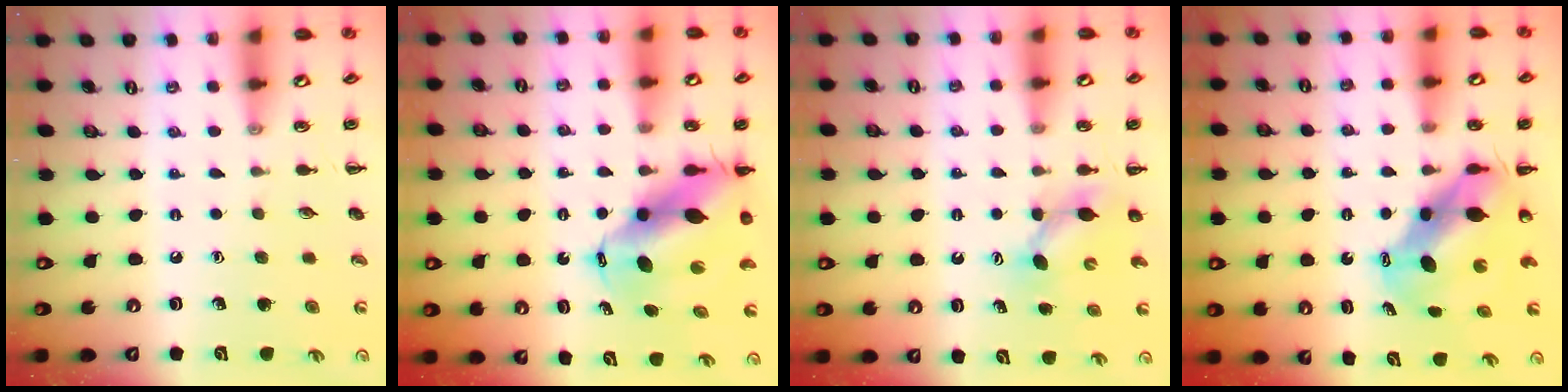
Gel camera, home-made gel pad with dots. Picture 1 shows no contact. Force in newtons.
{"total": 11.5, "press": 11.1, "slide": 3.0}
{"total": 5.1, "press": 5.1, "slide": 0.6}
{"total": 8.1, "press": 7.9, "slide": 2.0}